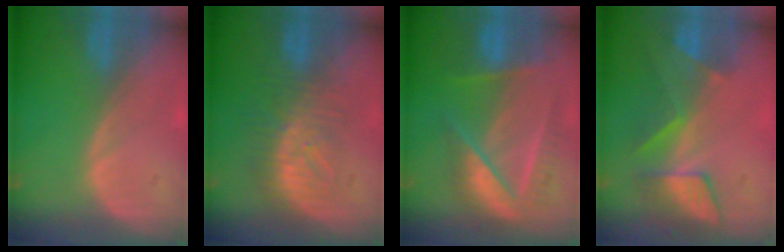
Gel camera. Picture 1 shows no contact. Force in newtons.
{"total": 8.1, "press": 7.5, "slide": 3.2}
{"total": 8.6, "press": 8.0, "slide": 3.1}
{"total": 8.5, "press": 7.3, "slide": 4.3}